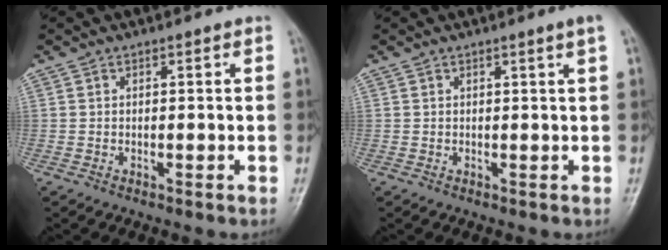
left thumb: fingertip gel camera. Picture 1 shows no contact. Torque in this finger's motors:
{"motor_torque": [-0.24, -0.08, -0.05, 0.38, 0.07]}